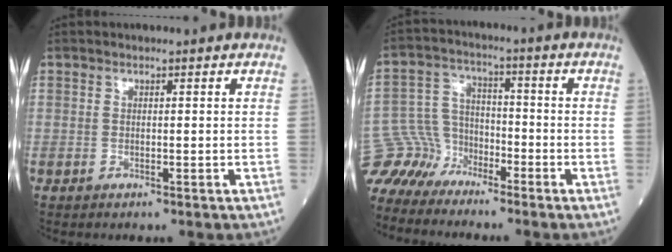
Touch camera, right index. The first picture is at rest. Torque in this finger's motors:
{"motor_torque": [-0.09, -0.26, -0.25, -0.10]}